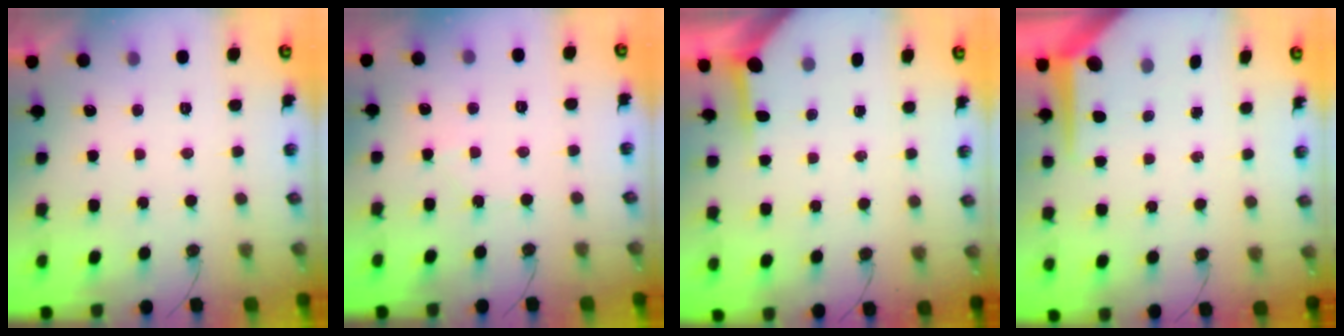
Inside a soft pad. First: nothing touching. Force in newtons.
{"total": 3.8, "press": 3.8, "slide": 0.4}
{"total": 3.9, "press": 3.9, "slide": 0.4}
{"total": 8.9, "press": 8.9, "slide": 0.7}